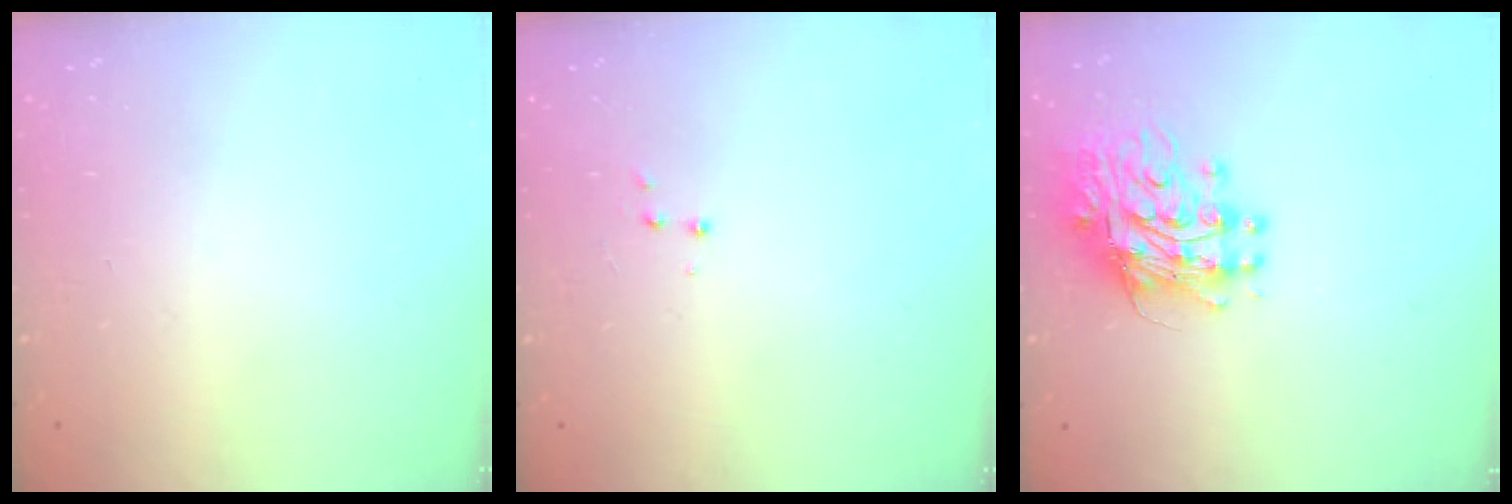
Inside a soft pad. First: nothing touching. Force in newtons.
{"total": 3.6, "press": 3.5, "slide": 0.7}
{"total": 12.0, "press": 11.9, "slide": 1.1}